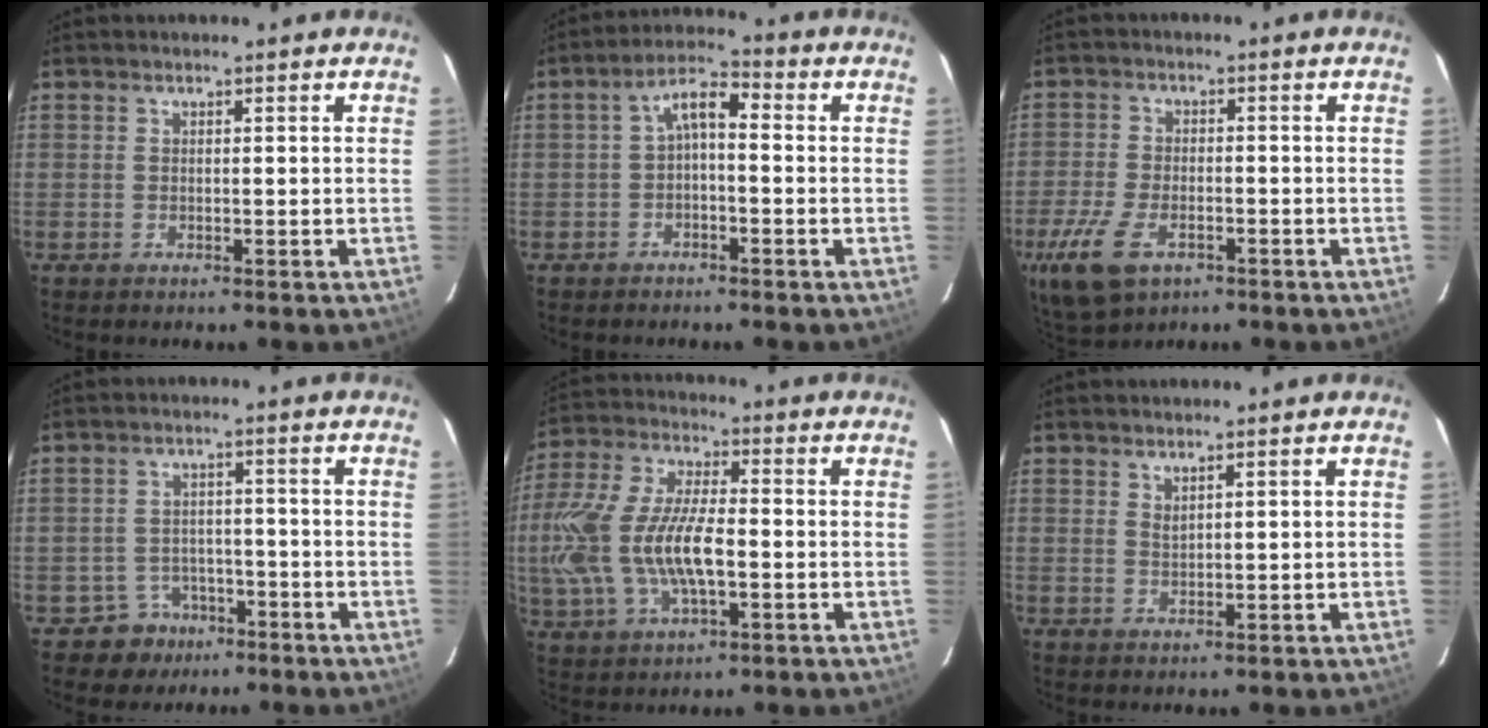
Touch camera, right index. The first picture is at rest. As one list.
[{"total": 4.7, "force": [-1.0, 2.1, 4.1], "torque": [-0.082, 0.020, -0.019]}, {"total": 11.8, "force": [-6.1, 6.2, 7.9], "torque": [-0.196, -0.030, -0.109]}, {"total": 5.6, "force": [-3.7, 4.1, 0.1], "torque": [-0.014, 0.025, -0.052]}, {"total": 17.7, "force": [-2.4, 7.7, 15.8], "torque": [-0.337, -0.003, -0.042]}, {"total": 1.2, "force": [0.9, 0.2, 0.7], "torque": [-0.013, 0.001, 0.018]}]